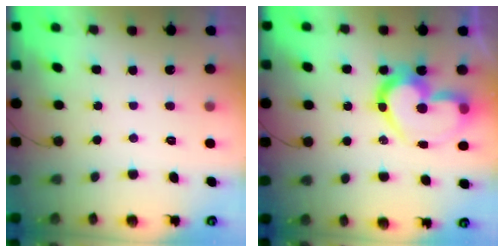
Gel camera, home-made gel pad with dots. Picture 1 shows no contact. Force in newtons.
{"total": 18.6, "press": 18.6, "slide": 1.6}